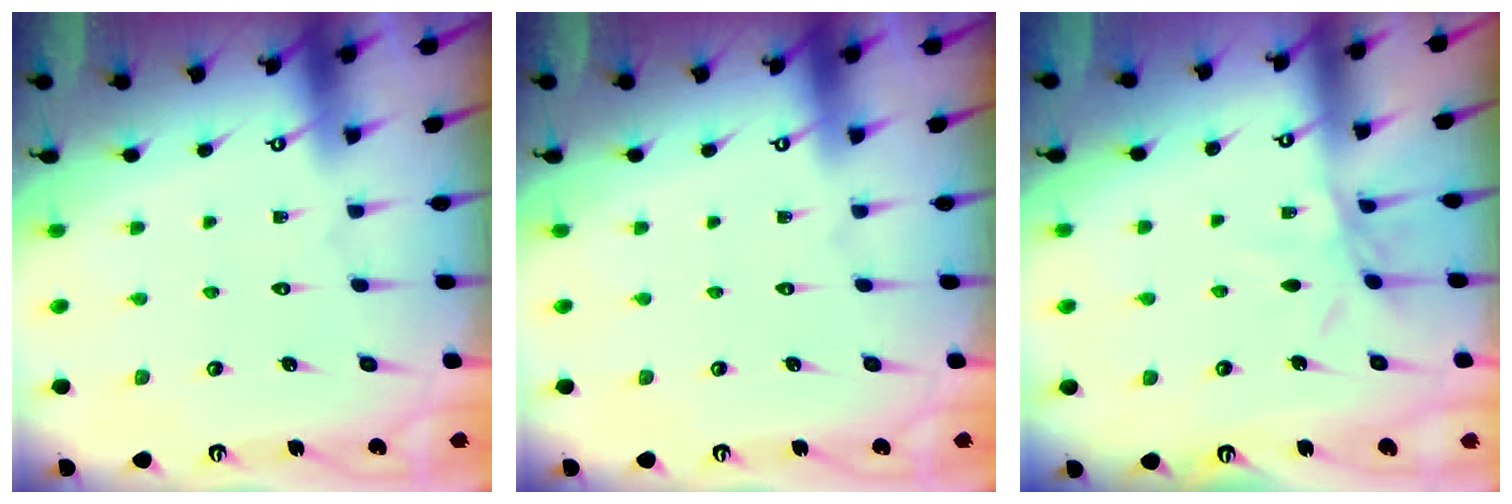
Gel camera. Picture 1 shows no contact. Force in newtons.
{"total": 0.0}
{"total": 6.8, "press": 6.7, "slide": 0.5}